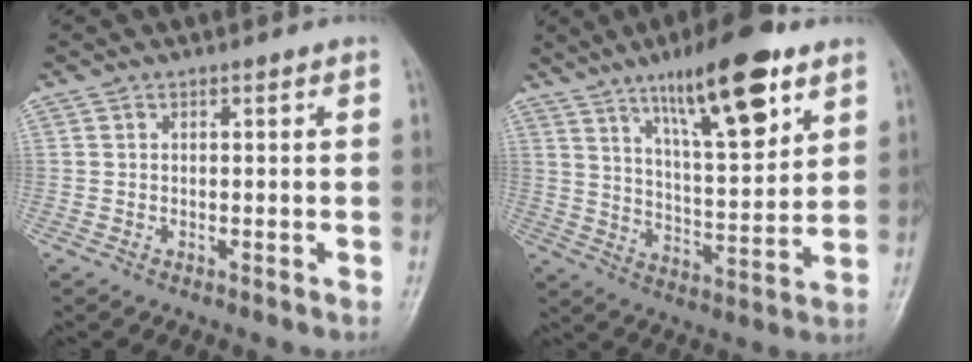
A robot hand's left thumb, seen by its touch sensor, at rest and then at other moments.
{"total": 17.5, "force": [10.1, 5.0, 13.4], "torque": [-0.186, -0.050, 0.168]}